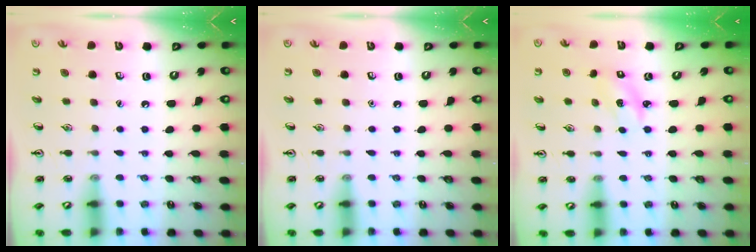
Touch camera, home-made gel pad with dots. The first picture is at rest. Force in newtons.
{"total": 0.0}
{"total": 2.4, "press": 2.3, "slide": 0.5}